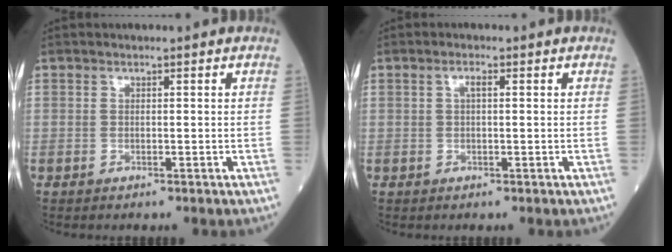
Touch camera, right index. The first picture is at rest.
{"total": 1.4, "force": [0.4, 0.4, 1.3], "torque": [-0.025, 0.004, 0.005]}